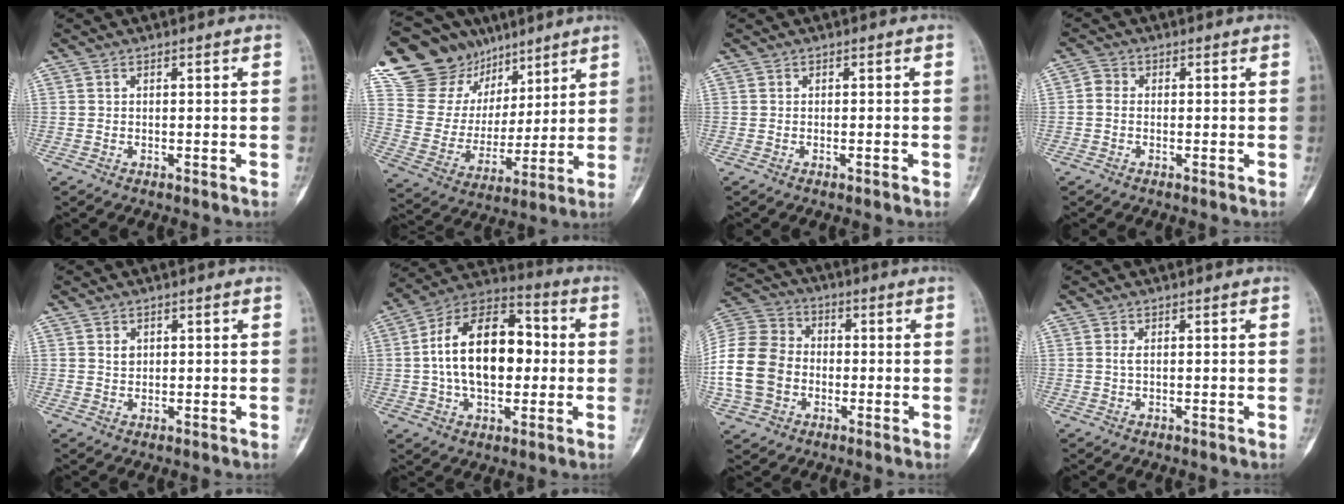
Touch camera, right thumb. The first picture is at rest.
{"total": 21.0, "force": [14.4, 14.2, 5.9], "torque": [-0.062, -0.026, 0.267]}
{"total": 0.0}
{"total": 1.7, "force": [-0.3, 1.4, 1.0], "torque": [-0.009, 0.004, -0.013]}
{"total": 1.5, "force": [0.6, 1.1, 0.9], "torque": [-0.007, -0.003, 0.012]}
{"total": 19.4, "force": [0.6, 11.6, 15.5], "torque": [-0.235, 0.033, 0.004]}
{"total": 15.5, "force": [-2.8, 12.4, 8.8], "torque": [-0.172, 0.028, -0.059]}
{"total": 0.8, "force": [0.1, 0.1, 0.8], "torque": [-0.020, -0.002, 0.002]}